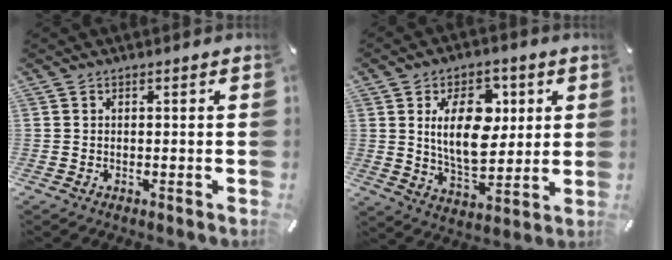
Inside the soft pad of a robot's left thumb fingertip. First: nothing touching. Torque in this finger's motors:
{"motor_torque": [0.64, 0.55, 0.87, 0.20, 0.34]}